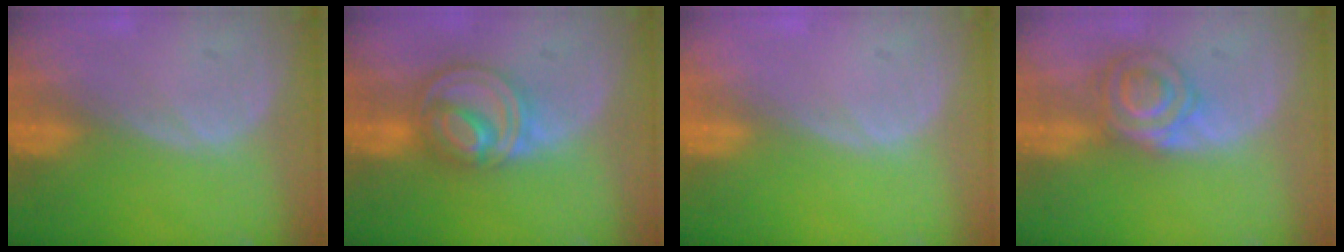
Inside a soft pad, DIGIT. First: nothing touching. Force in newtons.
{"total": 7.9, "press": 6.8, "slide": 3.9}
{"total": 0.0}
{"total": 6.5, "press": 5.8, "slide": 3.0}